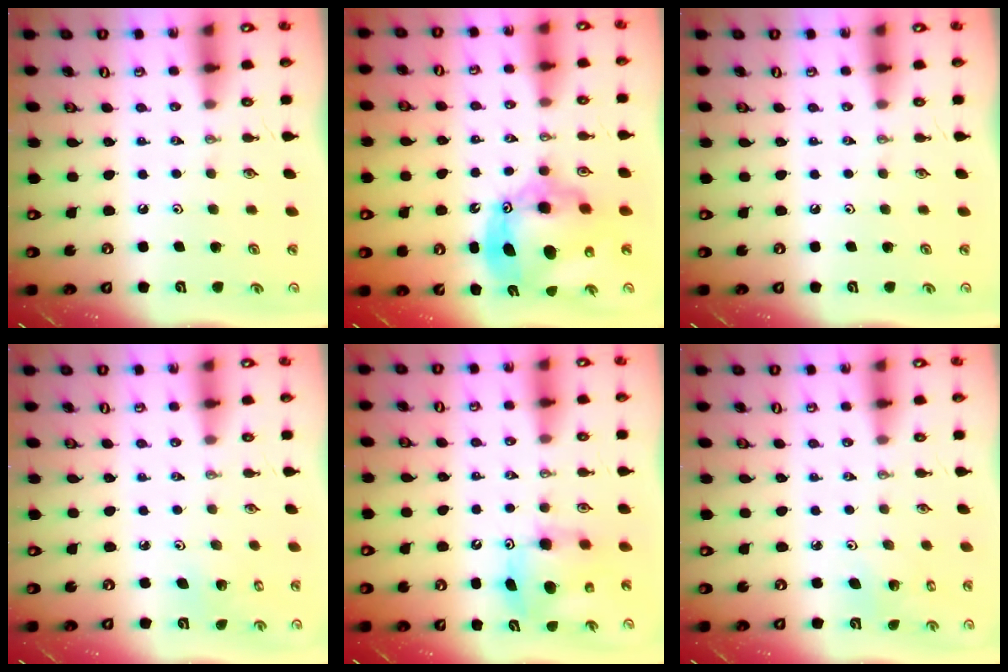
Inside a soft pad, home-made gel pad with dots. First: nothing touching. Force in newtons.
{"total": 16.8, "press": 16.7, "slide": 1.8}
{"total": 0.0}
{"total": 2.8, "press": 2.8, "slide": 0.2}
{"total": 7.9, "press": 7.8, "slide": 0.3}
{"total": 3.6, "press": 3.6, "slide": 0.2}